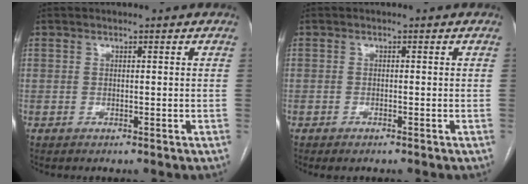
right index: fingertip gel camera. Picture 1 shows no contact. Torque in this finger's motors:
{"motor_torque": [0.21, -0.07, 0.07, 0.01]}